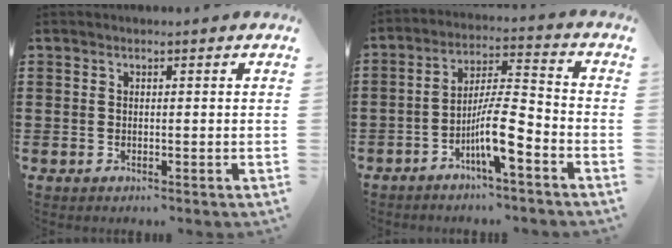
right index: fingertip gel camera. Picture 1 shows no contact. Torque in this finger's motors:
{"motor_torque": [0.03, 0.00, 0.19, 0.06]}